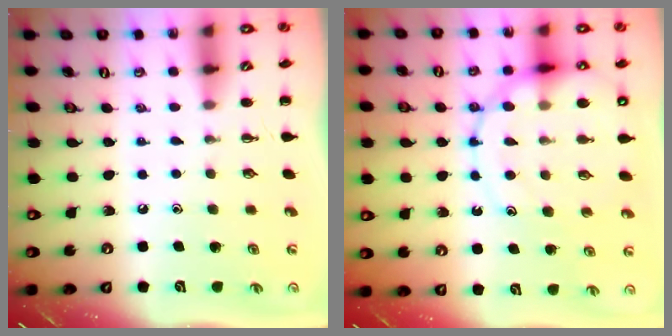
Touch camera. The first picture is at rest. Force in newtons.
{"total": 15.3, "press": 15.0, "slide": 3.0}